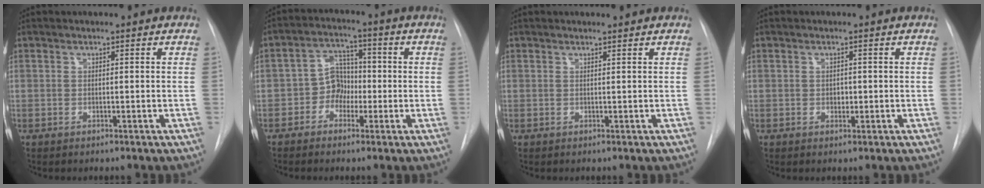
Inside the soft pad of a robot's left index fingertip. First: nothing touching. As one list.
[{"total": 5.3, "force": [-1.5, 4.4, 2.5], "torque": [-0.046, 0.021, -0.032]}, {"total": 0.9, "force": [0.8, -0.1, 0.2], "torque": [-0.006, 0.004, 0.016]}, {"total": 1.2, "force": [-0.1, 0.9, 0.8], "torque": [-0.010, 0.002, 0.000]}]